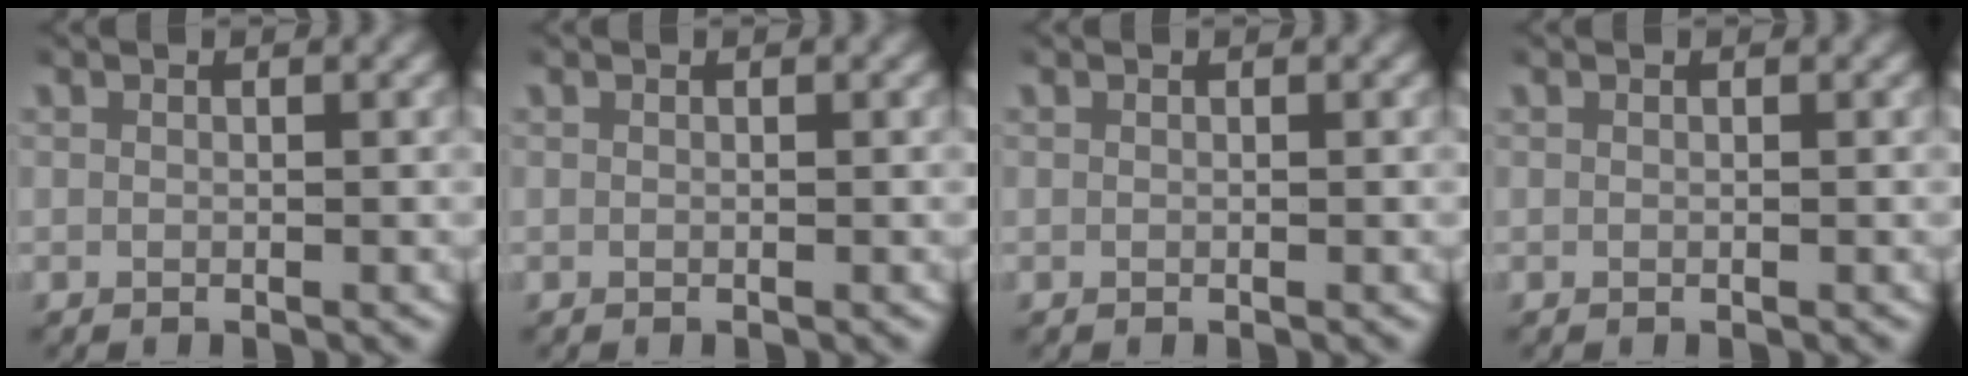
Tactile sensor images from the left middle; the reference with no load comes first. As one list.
[{"total": 0.0}, {"total": 0.0}, {"total": 0.0}]